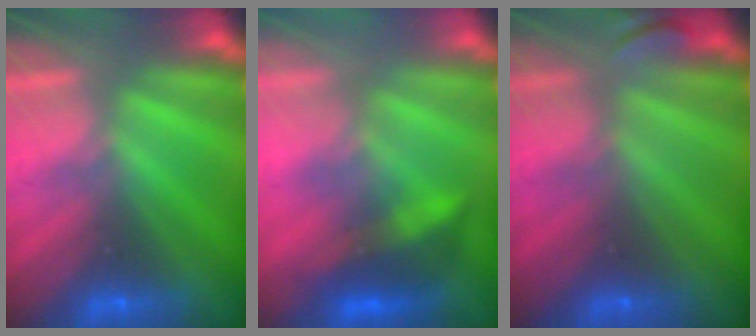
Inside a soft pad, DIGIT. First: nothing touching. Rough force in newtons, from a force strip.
{"total": 3.5}
{"total": 2.3}